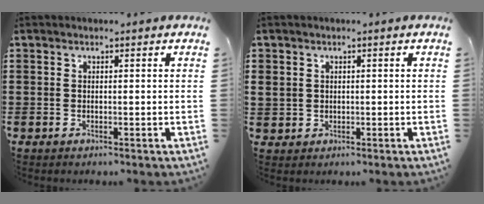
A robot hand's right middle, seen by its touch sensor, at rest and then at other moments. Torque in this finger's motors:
{"motor_torque": [1.52, 0.62, 0.08, 0.03]}